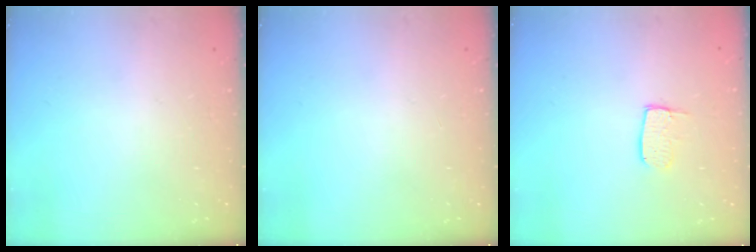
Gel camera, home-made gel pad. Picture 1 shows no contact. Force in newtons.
{"total": 0.0}
{"total": 5.8, "press": 5.8, "slide": 0.4}